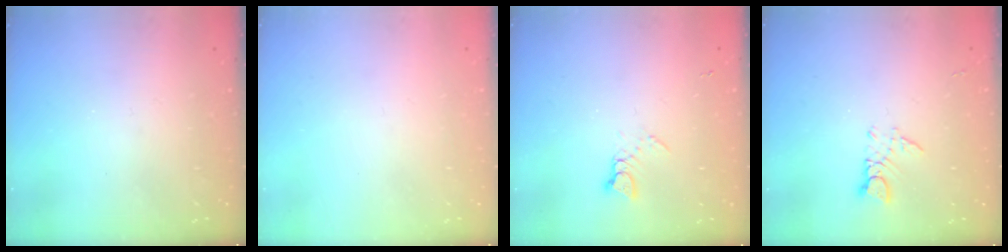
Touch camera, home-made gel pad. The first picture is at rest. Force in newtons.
{"total": 0.0}
{"total": 2.6, "press": 2.6, "slide": 0.3}
{"total": 3.3, "press": 3.3, "slide": 0.3}